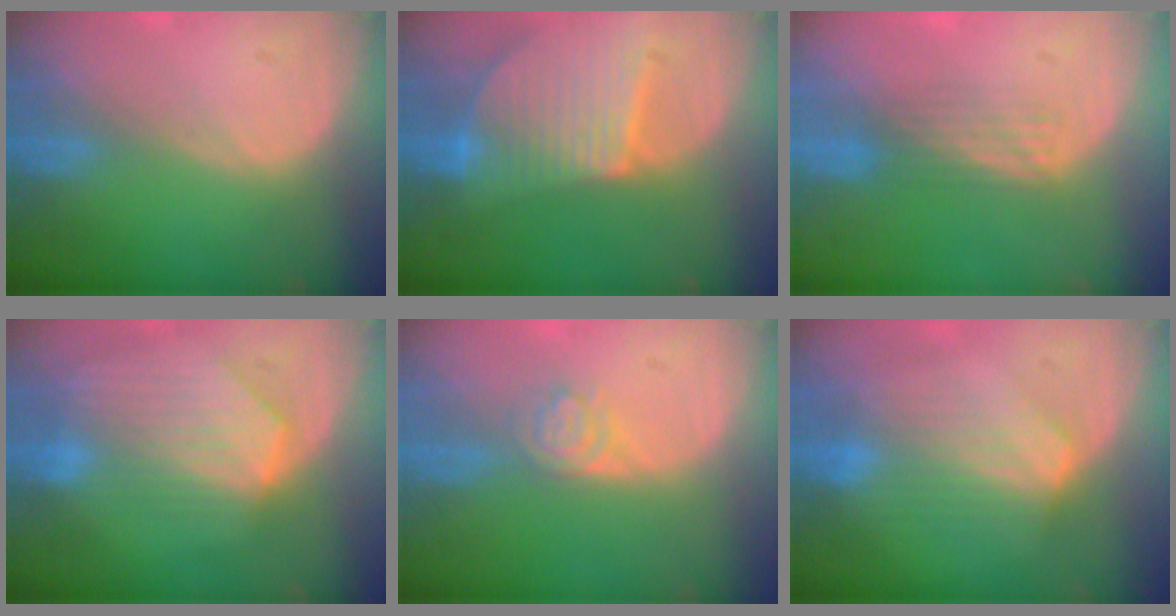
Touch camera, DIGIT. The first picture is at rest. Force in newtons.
{"total": 9.4, "press": 8.2, "slide": 4.7}
{"total": 2.9, "press": 2.9, "slide": 0.2}
{"total": 8.6, "press": 7.8, "slide": 3.7}
{"total": 4.0, "press": 3.4, "slide": 2.2}
{"total": 7.4, "press": 6.6, "slide": 3.2}